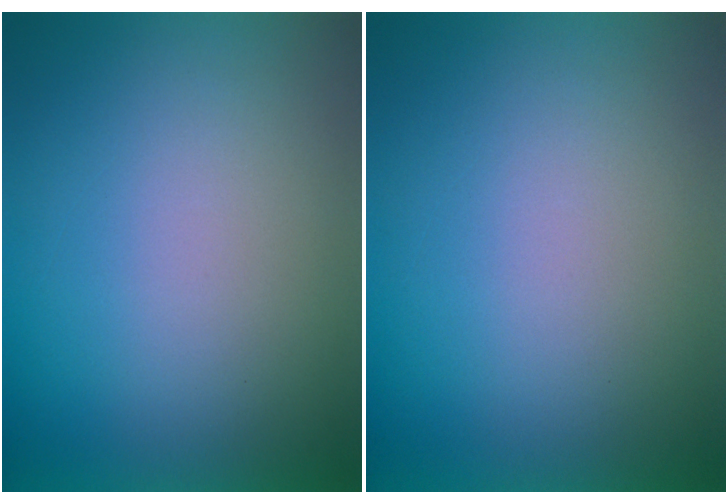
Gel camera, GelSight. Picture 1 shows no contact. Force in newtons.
{"total": 0.0}